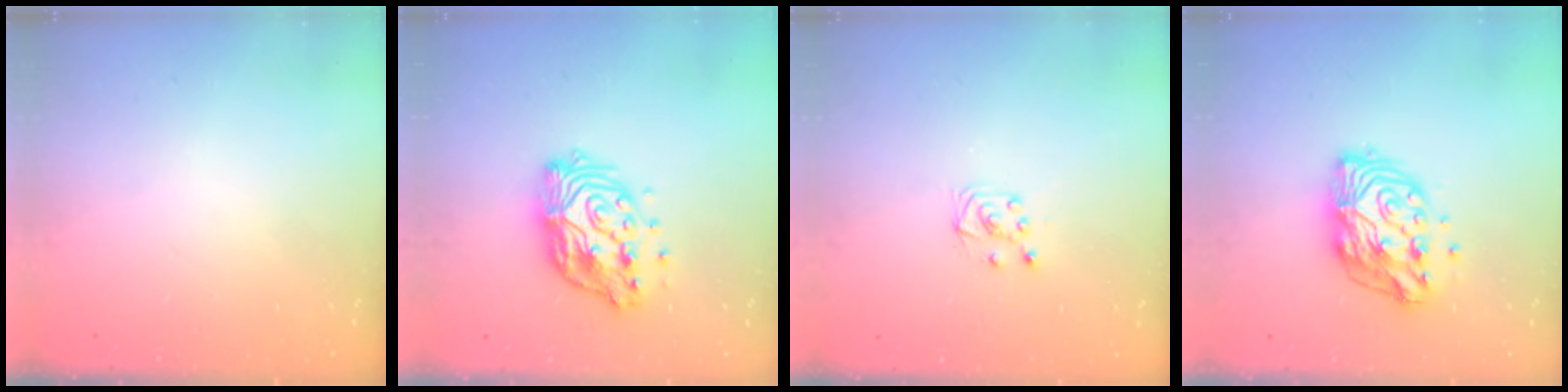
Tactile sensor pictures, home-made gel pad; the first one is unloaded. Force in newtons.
{"total": 14.1, "press": 14.1, "slide": 1.1}
{"total": 5.2, "press": 5.2, "slide": 0.4}
{"total": 12.6, "press": 12.6, "slide": 1.1}